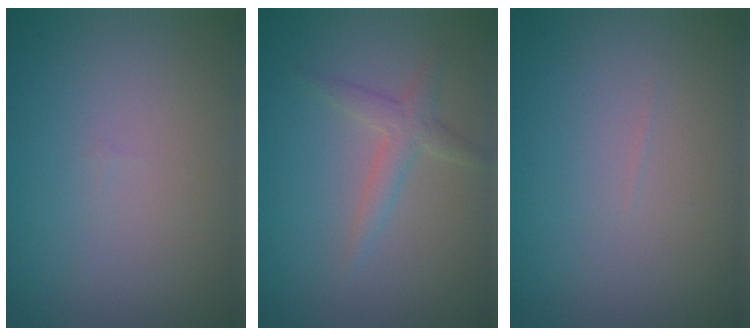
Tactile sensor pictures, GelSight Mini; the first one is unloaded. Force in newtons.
{"total": 1.9, "press": 1.9, "slide": 0.0}
{"total": 0.0}